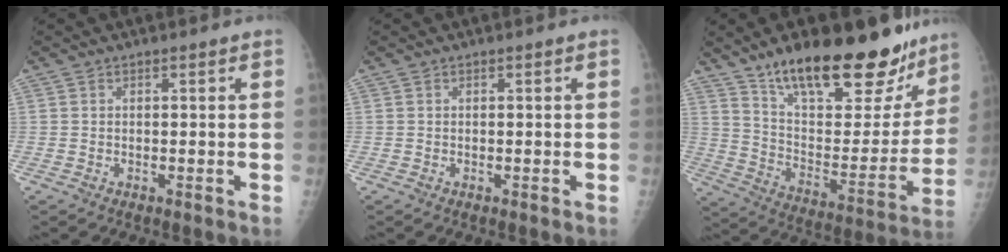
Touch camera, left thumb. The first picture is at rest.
{"total": 0.0}
{"total": 28.6, "force": [20.8, 10.2, 16.7], "torque": [-0.209, -0.085, 0.321]}